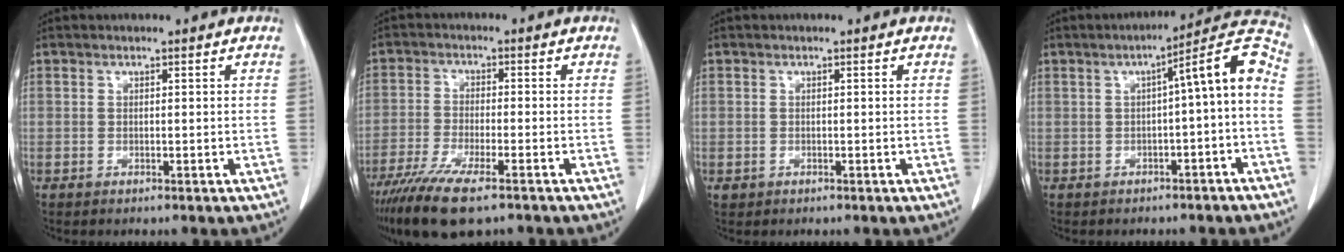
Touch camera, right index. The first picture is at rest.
{"total": 10.7, "force": [-7.6, 1.9, 7.3], "torque": [-0.129, -0.026, -0.126]}
{"total": 0.8, "force": [-0.2, 0.7, 0.1], "torque": [-0.002, 0.004, -0.001]}
{"total": 9.1, "force": [-1.3, 0.8, 9.0], "torque": [-0.116, 0.035, -0.021]}